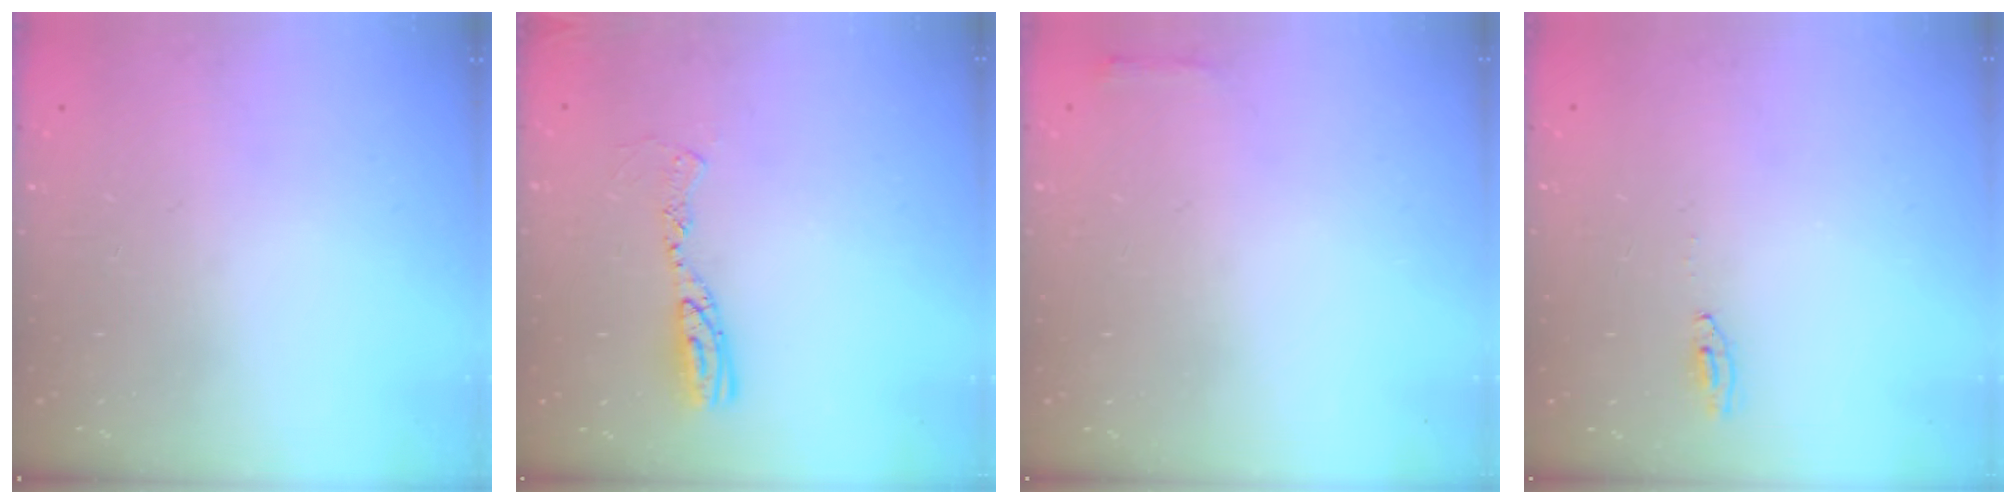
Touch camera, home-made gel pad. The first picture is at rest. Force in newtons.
{"total": 9.5, "press": 9.5, "slide": 0.9}
{"total": 2.3, "press": 2.3, "slide": 0.5}
{"total": 2.0, "press": 2.0, "slide": 0.2}